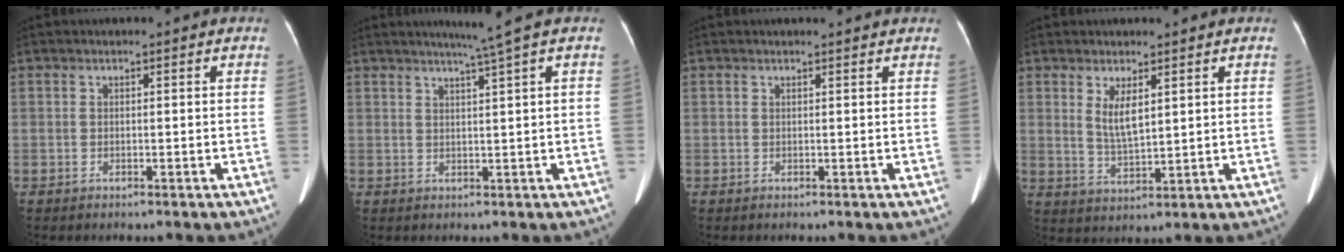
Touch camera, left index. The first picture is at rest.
{"total": 3.5, "force": [2.3, -1.4, 2.2], "torque": [-0.036, -0.002, 0.043]}
{"total": 1.8, "force": [1.7, 0.1, 0.2], "torque": [-0.011, 0.004, 0.017]}
{"total": 4.2, "force": [1.8, 1.1, 3.6], "torque": [-0.073, -0.009, 0.043]}